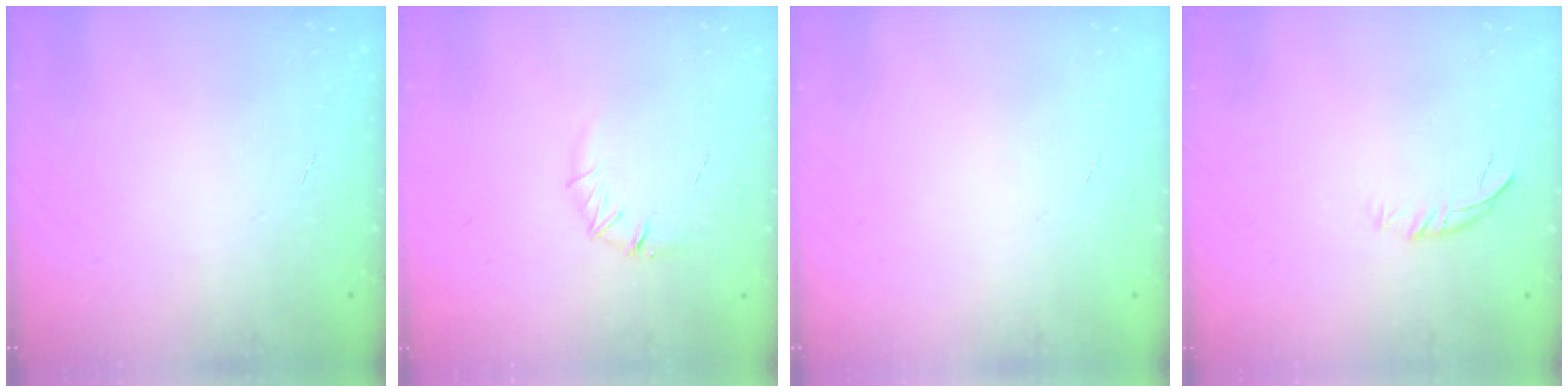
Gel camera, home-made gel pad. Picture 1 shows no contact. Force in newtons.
{"total": 4.7, "press": 4.4, "slide": 1.5}
{"total": 0.0}
{"total": 6.9, "press": 6.6, "slide": 2.0}